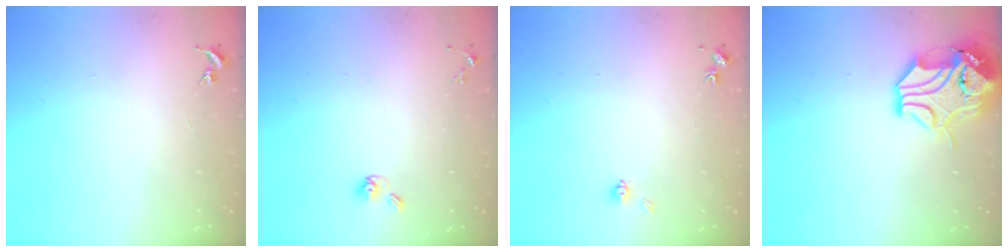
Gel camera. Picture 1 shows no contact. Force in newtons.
{"total": 5.6, "press": 5.1, "slide": 2.3}
{"total": 4.0, "press": 3.8, "slide": 1.4}
{"total": 13.7, "press": 13.5, "slide": 1.8}